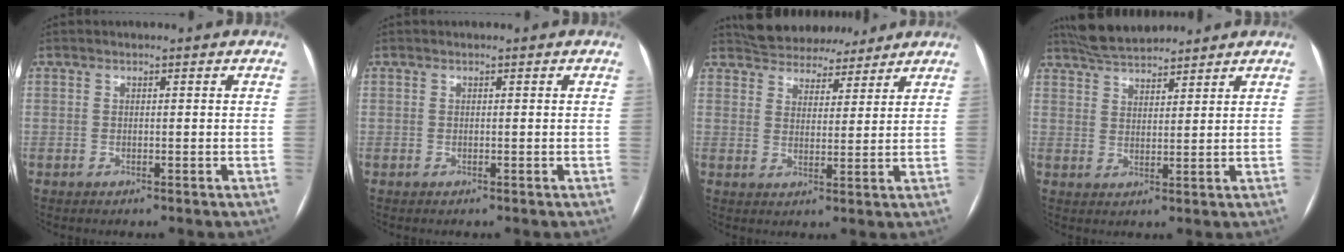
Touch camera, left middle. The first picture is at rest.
{"total": 0.0}
{"total": 10.4, "force": [9.4, 4.0, 2.3], "torque": [-0.028, 0.016, 0.136]}
{"total": 7.6, "force": [7.1, 1.5, 2.4], "torque": [-0.047, 0.024, 0.128]}